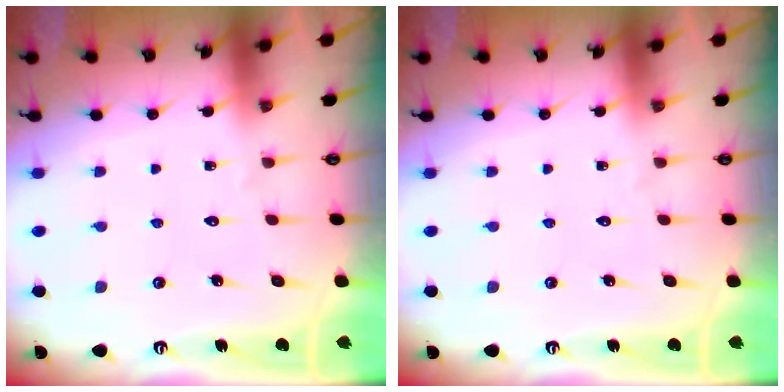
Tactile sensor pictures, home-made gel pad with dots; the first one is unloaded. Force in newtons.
{"total": 0.0}